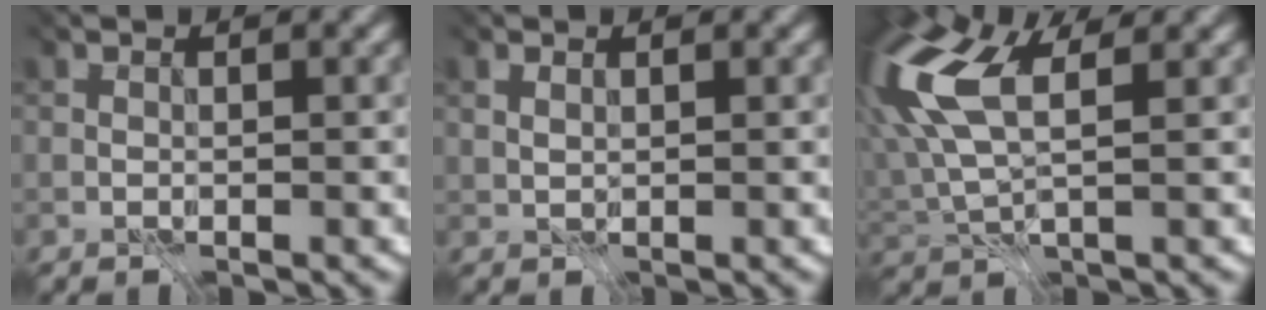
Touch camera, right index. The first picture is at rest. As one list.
[{"total": 1.4, "force": [0.7, 0.9, 0.8], "torque": [-0.031, -0.002, 0.020]}, {"total": 10.4, "force": [2.9, 4.6, 8.9], "torque": [-0.206, 0.007, 0.069]}]